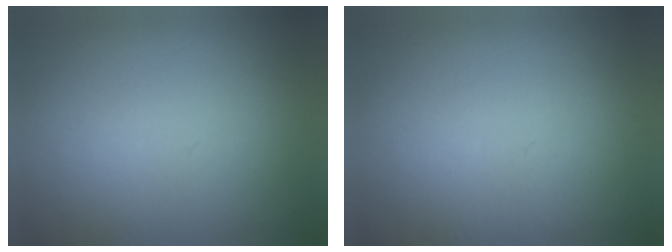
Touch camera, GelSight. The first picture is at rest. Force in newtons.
{"total": 1.9}